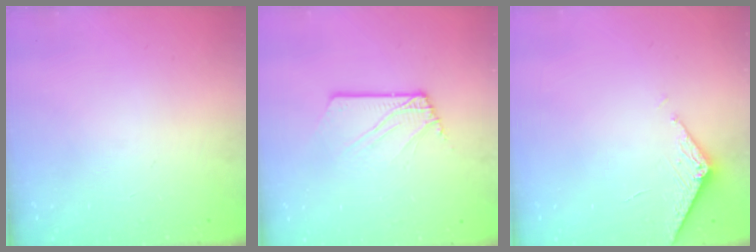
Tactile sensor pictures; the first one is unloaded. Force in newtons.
{"total": 2.3, "press": 2.3, "slide": 0.1}
{"total": 3.3, "press": 3.3, "slide": 0.5}